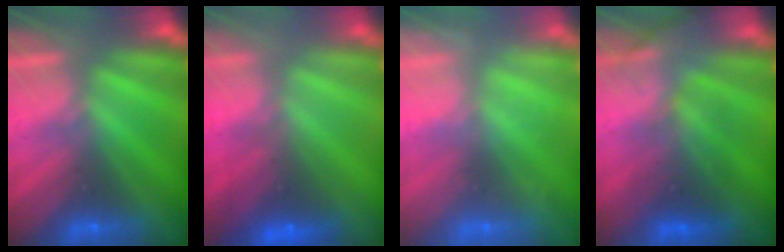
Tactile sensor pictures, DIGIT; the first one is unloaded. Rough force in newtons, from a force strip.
{"total": 2.8}
{"total": 2.4}
{"total": 2.6}